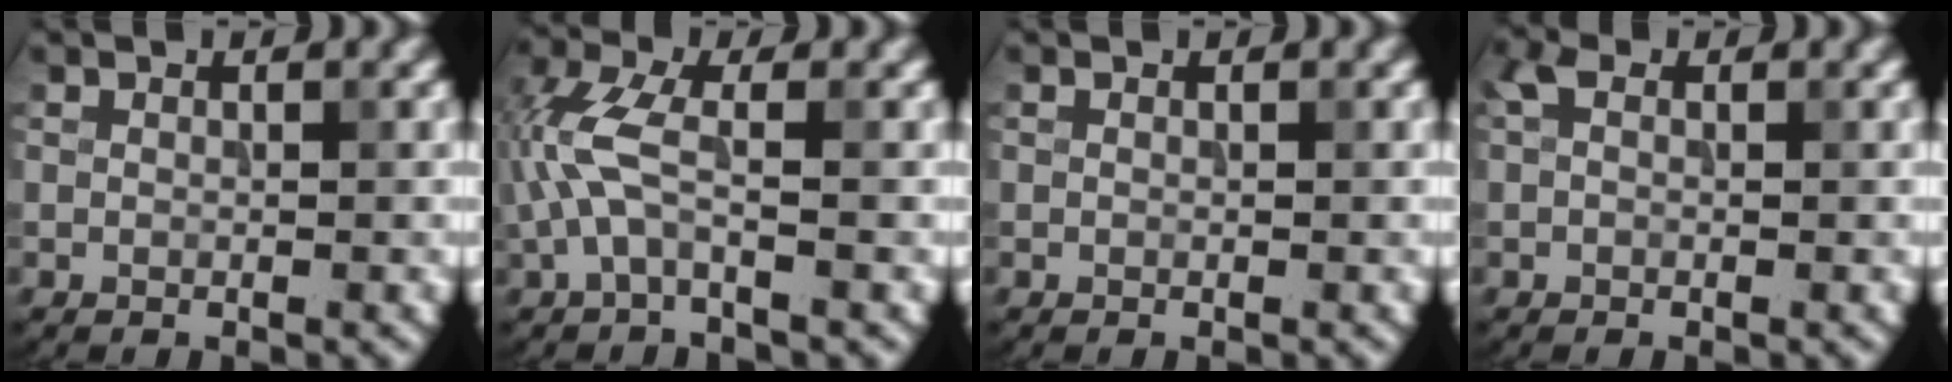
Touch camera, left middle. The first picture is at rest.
{"total": 4.3, "force": [-0.7, 1.6, 4.0], "torque": [-0.108, 0.013, -0.023]}
{"total": 0.0}
{"total": 1.5, "force": [0.3, 0.9, 1.1], "torque": [-0.023, 0.007, -0.001]}